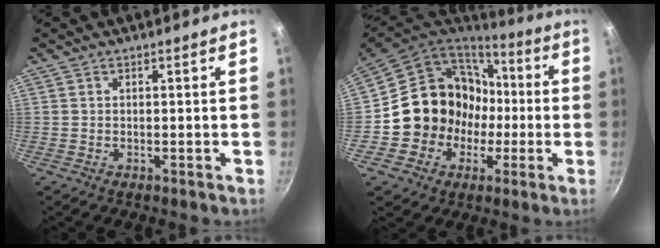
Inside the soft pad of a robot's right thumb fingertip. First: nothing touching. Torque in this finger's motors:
{"motor_torque": [-0.41, 1.14, 0.76, -0.84, 0.13]}